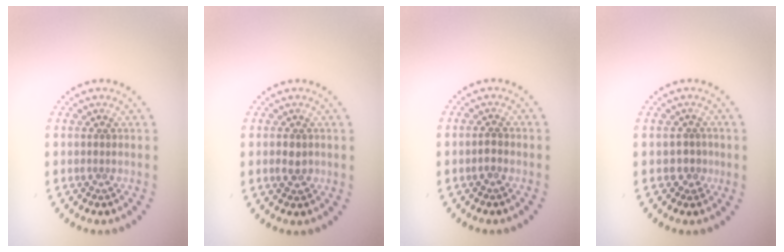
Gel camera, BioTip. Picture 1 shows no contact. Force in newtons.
{"total": 1.4, "press": 1.4, "slide": 0.3}
{"total": 0.9, "press": 0.9, "slide": 0.2}
{"total": 1.5, "press": 1.2, "slide": 0.8}